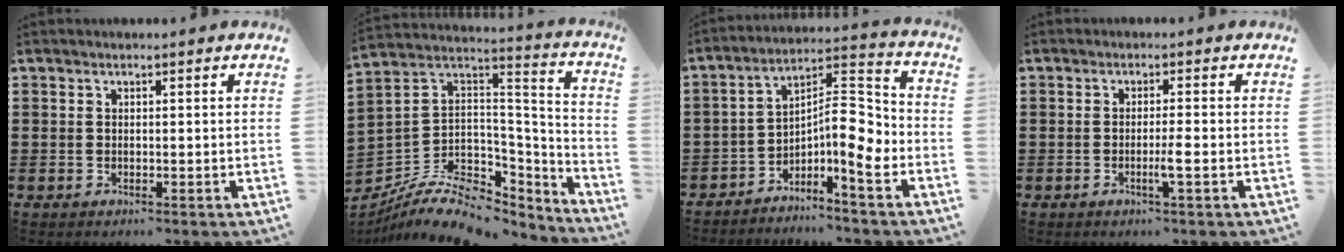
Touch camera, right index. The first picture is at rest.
{"total": 10.1, "force": [-6.9, 5.2, 5.2], "torque": [-0.112, 0.005, -0.125]}
{"total": 8.0, "force": [-2.9, 2.4, 7.0], "torque": [-0.103, -0.021, -0.062]}
{"total": 2.7, "force": [-1.0, -0.2, 2.5], "torque": [-0.048, -0.007, -0.022]}